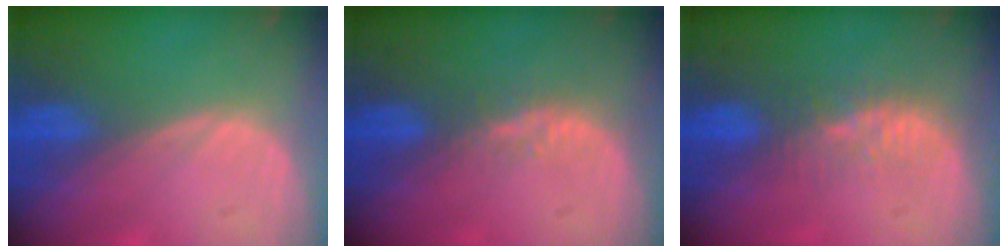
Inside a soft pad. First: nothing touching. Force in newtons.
{"total": 2.8, "press": 2.1, "slide": 1.8}
{"total": 4.6, "press": 4.0, "slide": 2.4}